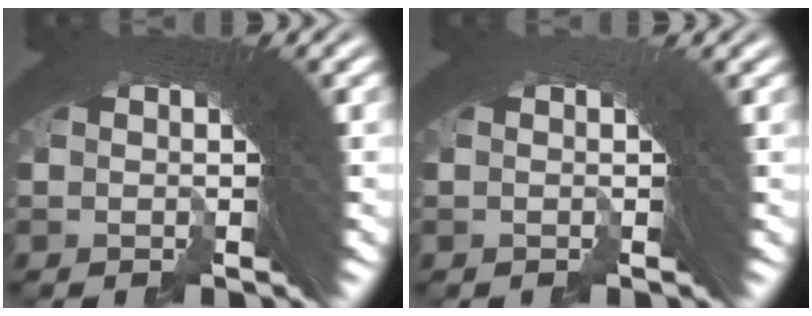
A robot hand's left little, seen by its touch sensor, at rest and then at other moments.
{"total": 0.0}